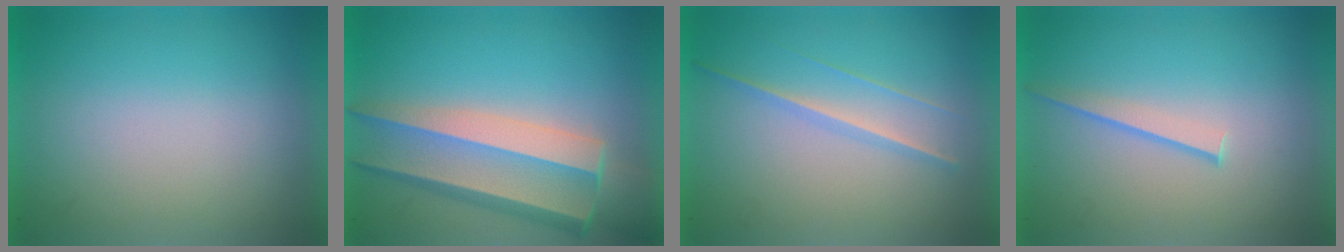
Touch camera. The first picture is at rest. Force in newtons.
{"total": 7.7}
{"total": 1.3}
{"total": 1.1}